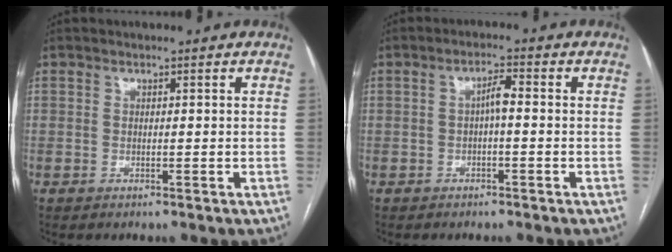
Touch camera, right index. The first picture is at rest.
{"total": 2.6, "force": [-0.2, 0.6, 2.5], "torque": [-0.043, 0.009, -0.003]}